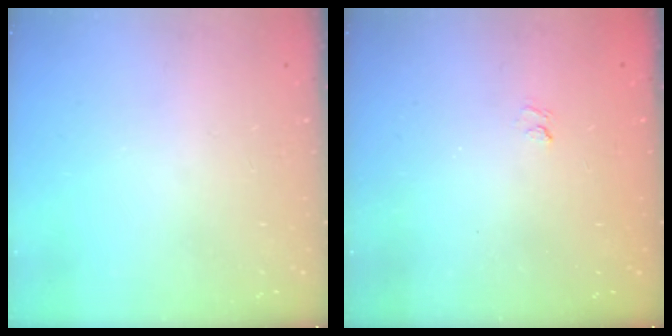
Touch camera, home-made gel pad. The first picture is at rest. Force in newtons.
{"total": 1.6, "press": 1.0, "slide": 1.2}